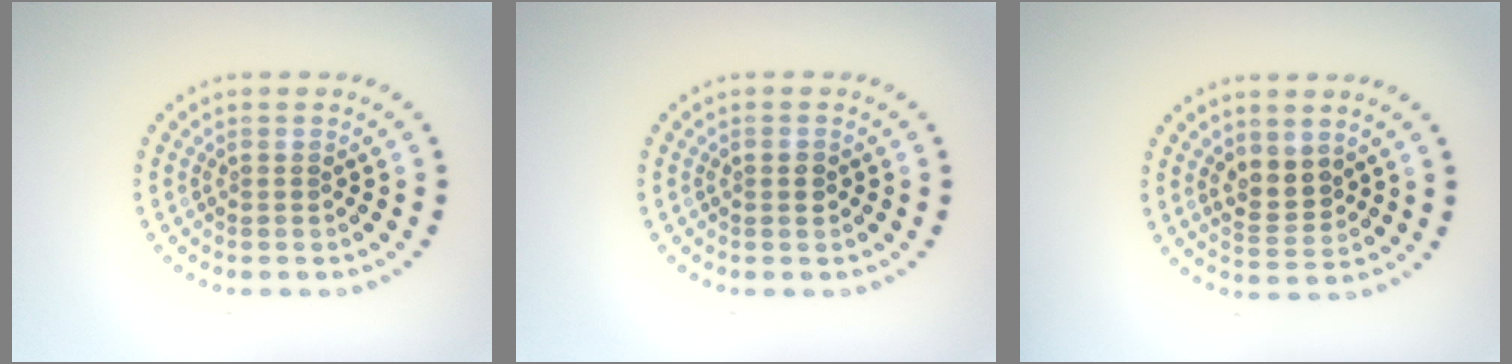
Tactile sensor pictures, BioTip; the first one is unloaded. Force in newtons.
{"total": 1.2, "press": 1.2, "slide": 0.1}
{"total": 2.7, "press": 2.5, "slide": 1.0}